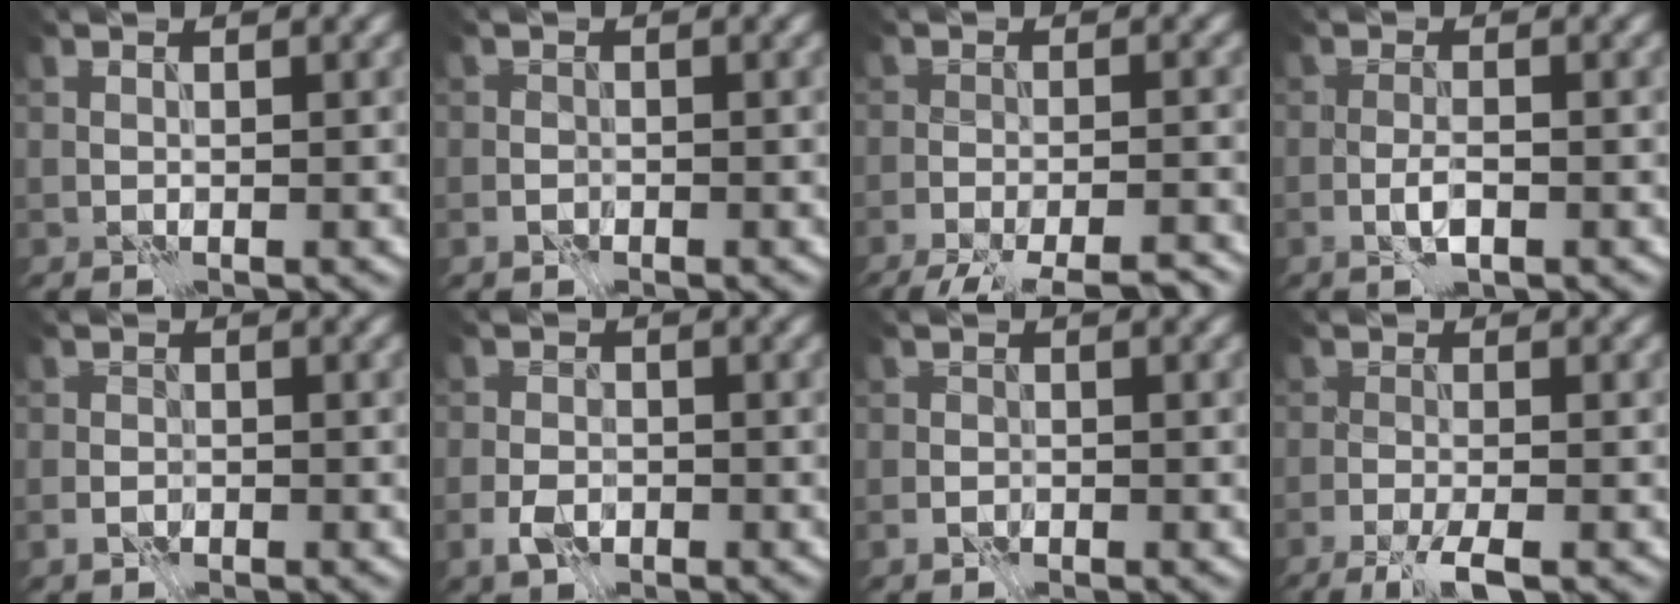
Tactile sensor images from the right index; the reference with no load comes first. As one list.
[{"total": 1.0, "force": [-0.6, 0.8, 0.4], "torque": [-0.004, 0.000, -0.013]}, {"total": 9.8, "force": [-8.5, 2.3, 4.4], "torque": [-0.055, -0.008, -0.113]}, {"total": 2.0, "force": [-0.9, 0.5, 1.7], "torque": [-0.034, 0.003, -0.019]}, {"total": 1.6, "force": [-0.9, 1.2, 0.7], "torque": [-0.012, -0.001, -0.021]}, {"total": 2.9, "force": [-1.3, 1.9, 1.6], "torque": [-0.031, 0.000, -0.032]}, {"total": 1.3, "force": [-0.7, 1.0, 0.5], "torque": [-0.006, 0.000, -0.017]}, {"total": 3.7, "force": [-2.4, 0.6, 2.7], "torque": [-0.050, 0.001, -0.049]}]